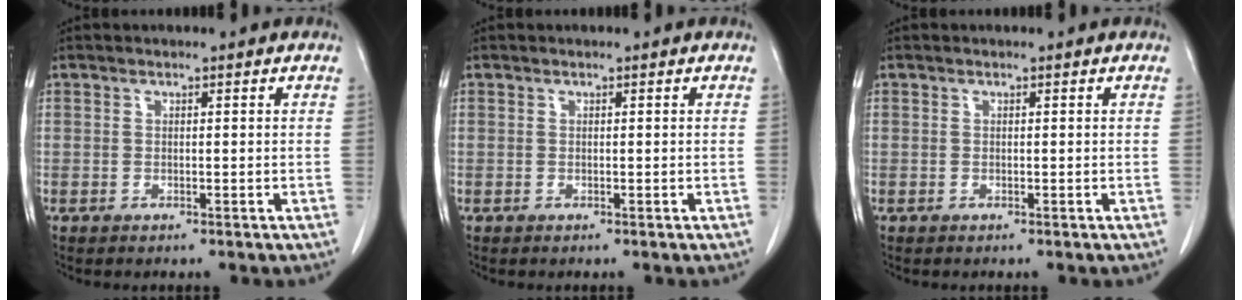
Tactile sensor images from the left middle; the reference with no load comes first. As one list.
[{"total": 0.0}, {"total": 0.0}]